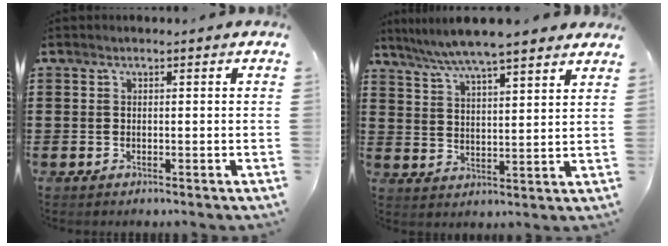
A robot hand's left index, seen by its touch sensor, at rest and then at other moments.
{"total": 6.4, "force": [5.9, 0.0, 2.6], "torque": [-0.073, -0.023, 0.102]}